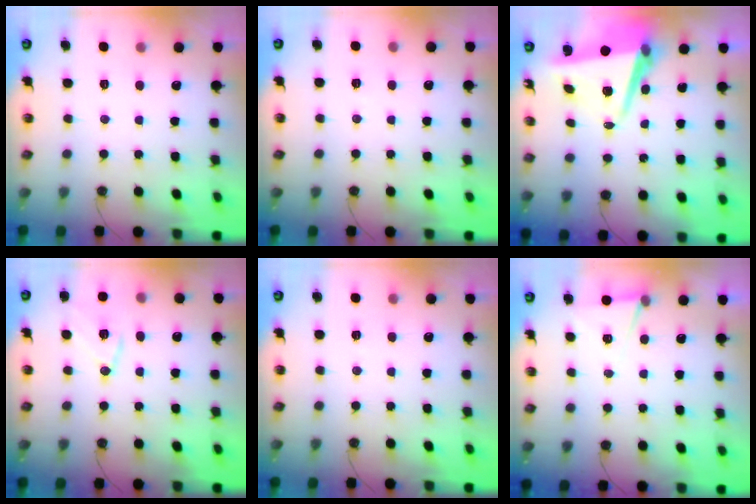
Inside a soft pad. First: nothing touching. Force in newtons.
{"total": 3.8, "press": 1.4, "slide": 3.6}
{"total": 9.0, "press": 8.9, "slide": 1.6}
{"total": 10.5, "press": 10.5, "slide": 0.8}
{"total": 4.3, "press": 0.8, "slide": 4.3}
{"total": 6.6, "press": 4.5, "slide": 4.7}